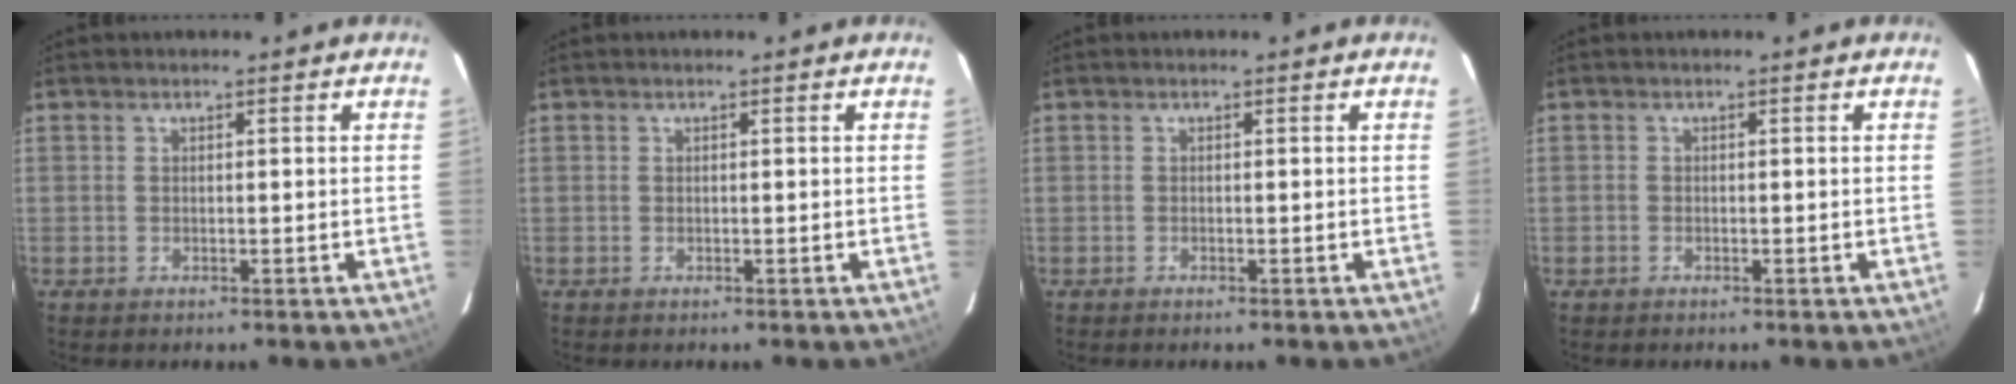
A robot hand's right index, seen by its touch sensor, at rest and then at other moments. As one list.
[{"total": 0.0}, {"total": 0.0}, {"total": 0.7, "force": [-0.5, 0.5, 0.0], "torque": [-0.003, 0.001, -0.009]}]